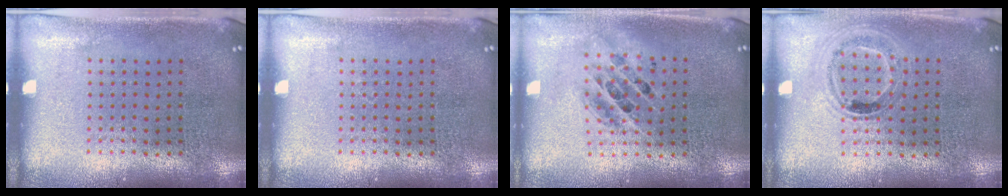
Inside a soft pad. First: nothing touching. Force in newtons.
{"total": 0.0}
{"total": 1.3, "press": 1.2, "slide": 0.7}
{"total": 1.0, "press": 0.9, "slide": 0.4}